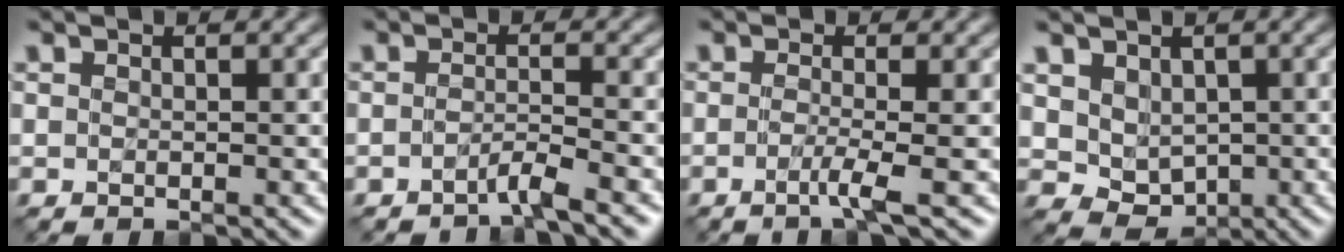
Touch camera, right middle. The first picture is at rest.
{"total": 1.7, "force": [-1.5, -0.6, 0.5], "torque": [-0.012, 0.008, -0.032]}
{"total": 1.7, "force": [-1.1, -0.7, 1.1], "torque": [-0.026, -0.001, -0.026]}
{"total": 3.8, "force": [0.6, 3.0, 2.2], "torque": [-0.037, -0.005, 0.016]}